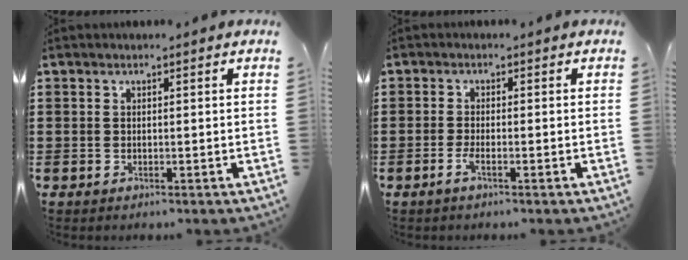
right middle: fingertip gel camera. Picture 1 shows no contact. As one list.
[{"total": 1.8, "force": [-0.9, 0.3, 1.5], "torque": [-0.036, -0.002, -0.019]}]